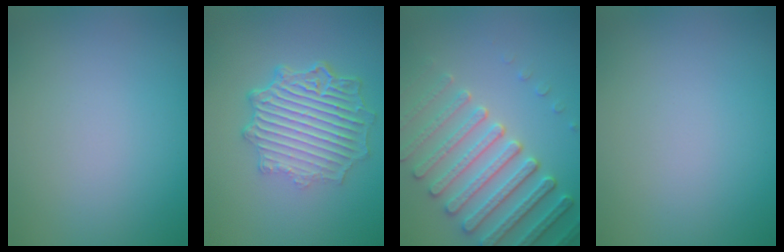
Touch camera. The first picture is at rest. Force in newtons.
{"total": 7.4, "press": 5.3, "slide": 5.2}
{"total": 5.9, "press": 5.3, "slide": 2.6}
{"total": 0.0}